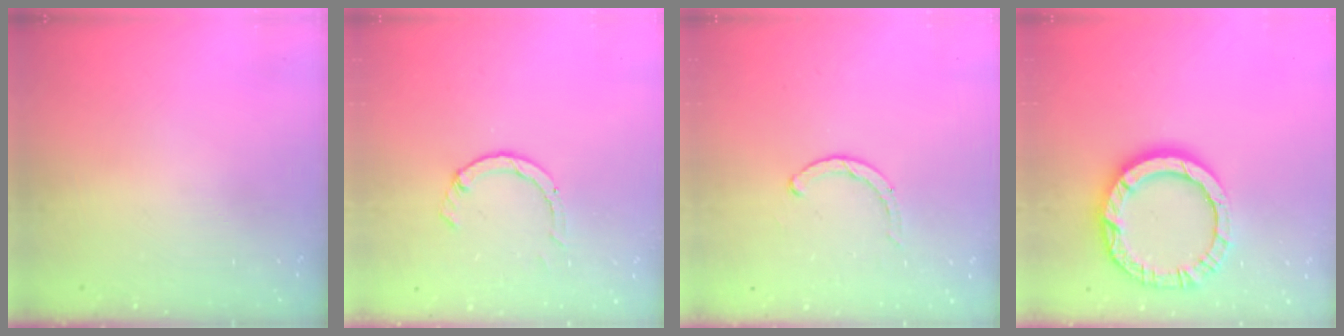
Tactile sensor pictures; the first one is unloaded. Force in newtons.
{"total": 2.3, "press": 2.3, "slide": 0.3}
{"total": 1.9, "press": 1.8, "slide": 0.3}
{"total": 12.7, "press": 12.6, "slide": 1.2}